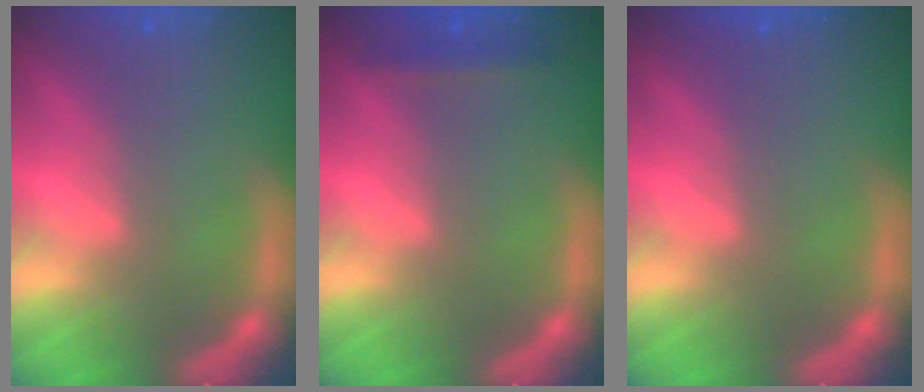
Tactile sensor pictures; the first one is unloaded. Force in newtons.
{"total": 1.4}
{"total": 0.0}